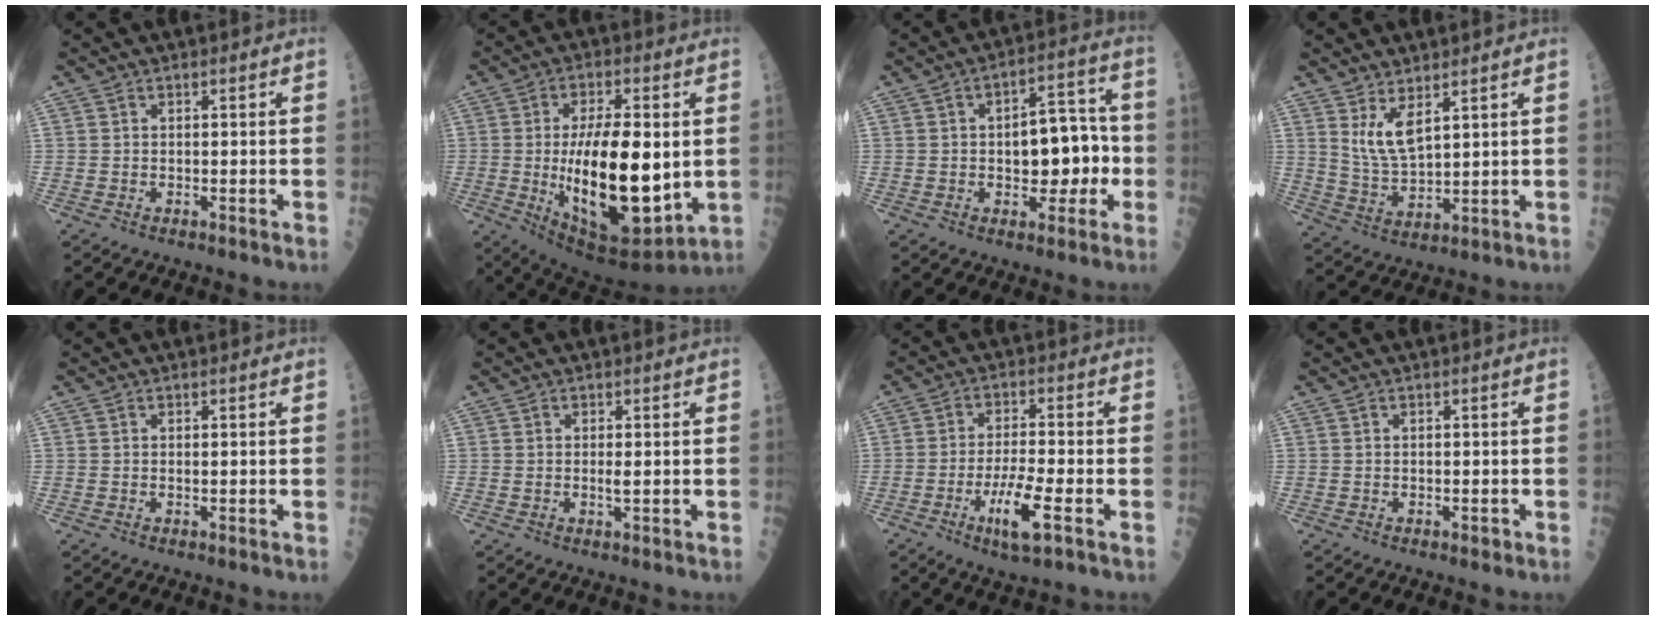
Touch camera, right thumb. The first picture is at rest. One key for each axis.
{"total": 22.8, "fx": -1.1, "fy": 9.2, "fz": 20.8, "tx": -0.344, "ty": -0.025, "tz": -0.002}
{"total": 11.5, "fx": -1.1, "fy": 6.5, "fz": 9.3, "tx": -0.082, "ty": 0.037, "tz": -0.014}
{"total": 6.5, "fx": 3.5, "fy": 2.1, "fz": 5.0, "tx": -0.097, "ty": -0.036, "tz": 0.080}
{"total": 0.0}
{"total": 1.3, "fx": 0.2, "fy": 0.3, "fz": 1.3, "tx": -0.024, "ty": -0.004, "tz": 0.004}
{"total": 8.2, "fx": -3.3, "fy": 1.2, "fz": 7.4, "tx": -0.149, "ty": 0.007, "tz": -0.058}
{"total": 0.6, "fx": -0.2, "fy": 0.3, "fz": 0.4, "tx": 0.002, "ty": 0.002, "tz": -0.005}